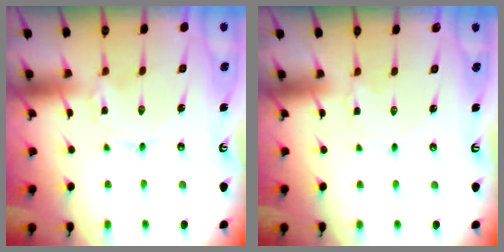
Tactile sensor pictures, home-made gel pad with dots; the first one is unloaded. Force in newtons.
{"total": 1.0, "press": 1.0, "slide": 0.1}